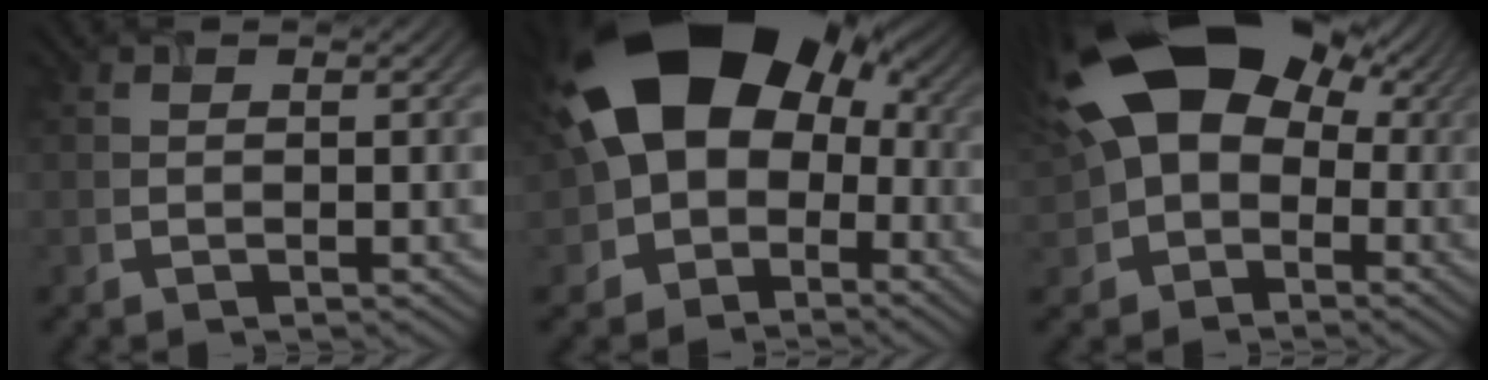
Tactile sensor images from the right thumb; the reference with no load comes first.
{"total": 18.6, "force": [1.6, 13.9, 12.3], "torque": [-0.204, 0.004, 0.022]}
{"total": 19.1, "force": [3.9, 13.2, 13.3], "torque": [-0.244, 0.036, 0.054]}